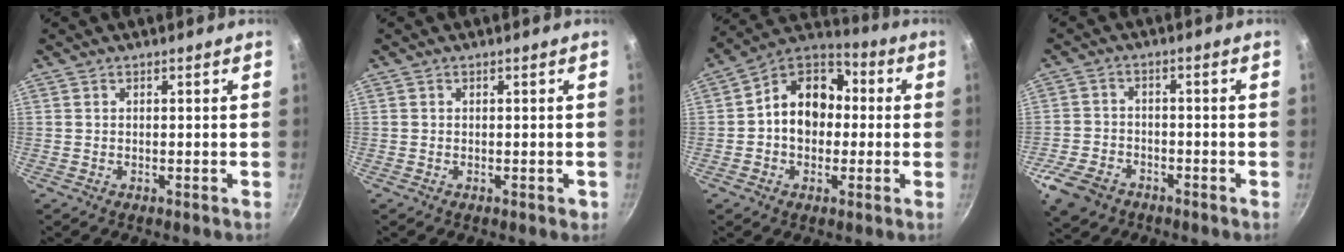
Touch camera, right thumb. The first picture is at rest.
{"total": 1.0, "force": [-0.3, 0.7, 0.6], "torque": [-0.001, 0.003, -0.005]}
{"total": 13.4, "force": [0.0, 10.5, 8.4], "torque": [-0.086, 0.039, -0.022]}
{"total": 8.3, "force": [-4.8, 5.5, 3.8], "torque": [-0.075, 0.031, -0.094]}